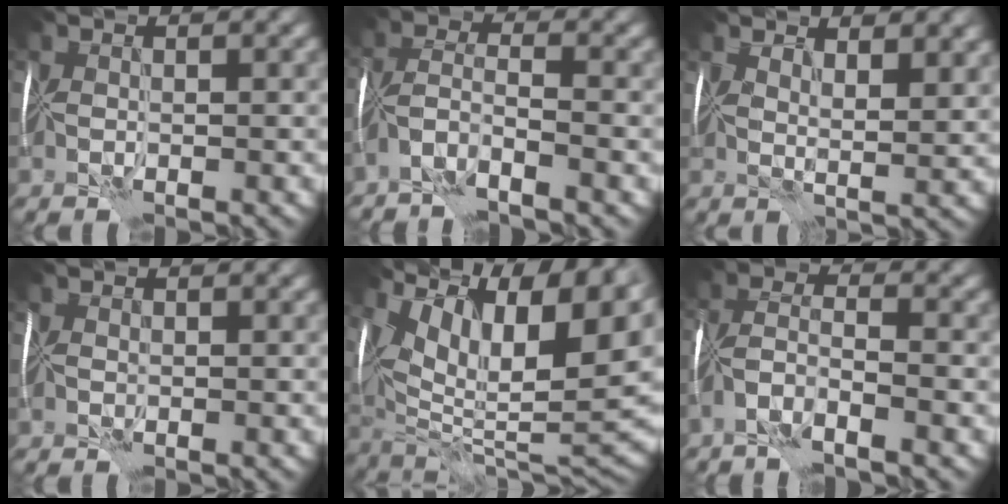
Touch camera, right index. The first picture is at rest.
{"total": 3.2, "force": [-2.4, 0.4, 2.0], "torque": [-0.043, 0.004, -0.059]}
{"total": 4.0, "force": [3.2, 0.7, 2.2], "torque": [-0.030, 0.004, 0.052]}
{"total": 0.6, "force": [-0.3, 0.5, 0.3], "torque": [0.000, 0.002, -0.007]}
{"total": 16.5, "force": [8.5, 6.9, 12.4], "torque": [-0.165, 0.033, 0.166]}
{"total": 3.4, "force": [-2.4, 0.5, 2.4], "torque": [-0.052, 0.005, -0.058]}